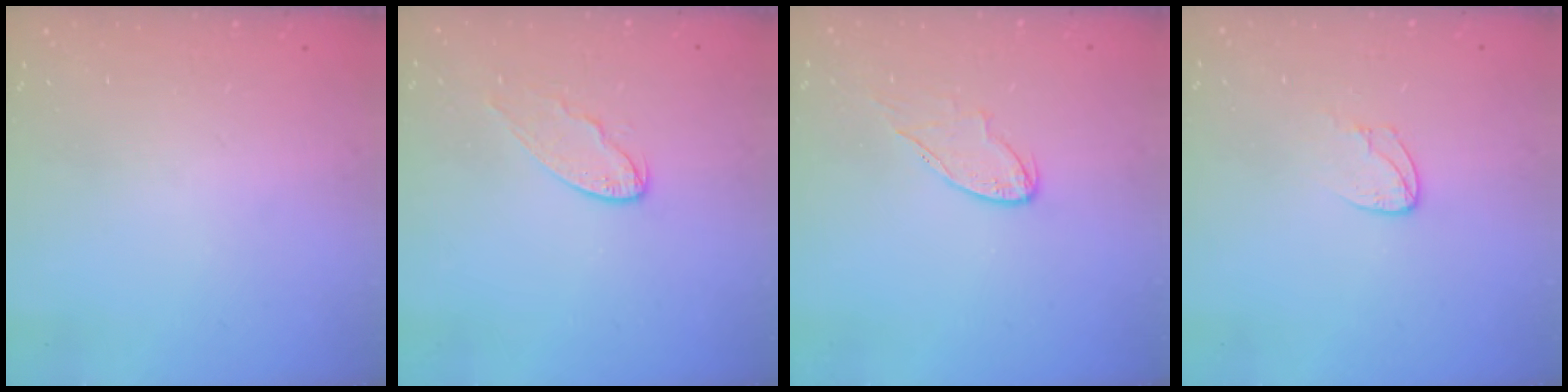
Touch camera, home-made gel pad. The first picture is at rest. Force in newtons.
{"total": 7.4, "press": 7.4, "slide": 0.6}
{"total": 5.9, "press": 5.9, "slide": 0.6}
{"total": 5.3, "press": 5.2, "slide": 0.4}